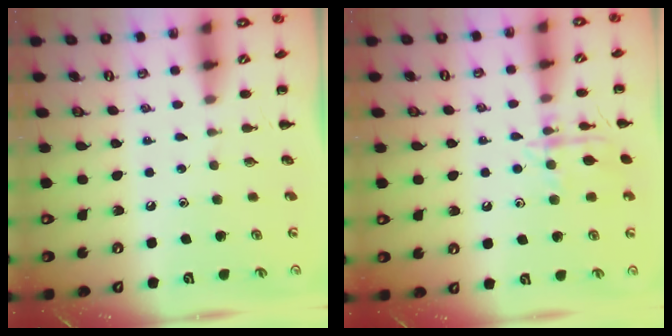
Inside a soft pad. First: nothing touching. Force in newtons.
{"total": 11.2, "press": 11.2, "slide": 0.6}